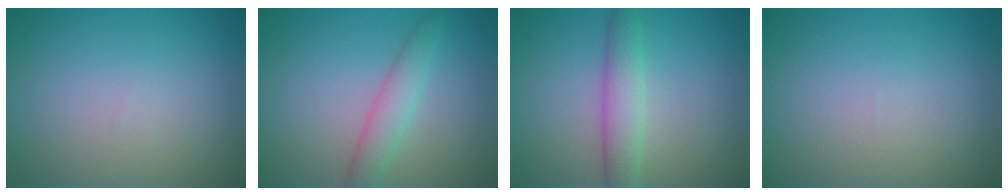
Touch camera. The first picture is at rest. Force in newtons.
{"total": 2.7, "press": 2.7, "slide": 0.1}
{"total": 3.2, "press": 3.2, "slide": 0.1}
{"total": 0.0}